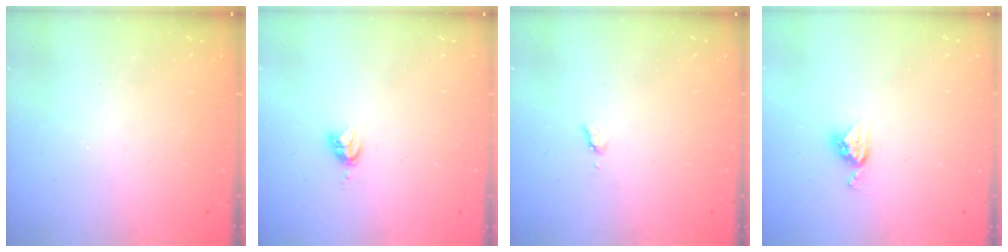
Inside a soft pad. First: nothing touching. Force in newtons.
{"total": 4.3, "press": 4.2, "slide": 0.6}
{"total": 3.5, "press": 3.5, "slide": 0.5}
{"total": 6.3, "press": 6.3, "slide": 0.4}